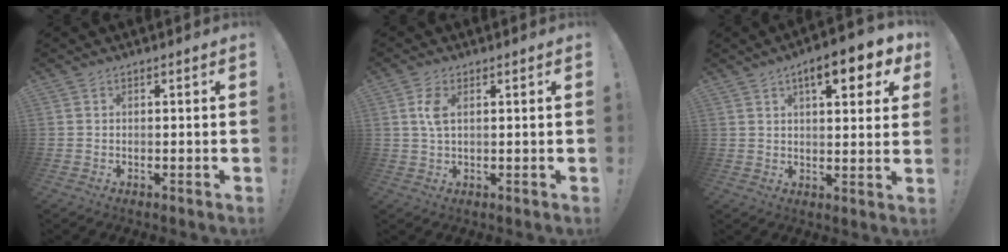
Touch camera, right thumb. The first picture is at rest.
{"total": 4.3, "force": [1.2, 2.0, 3.6], "torque": [-0.066, -0.005, 0.015]}
{"total": 10.5, "force": [5.0, 3.3, 8.6], "torque": [-0.110, -0.019, 0.077]}